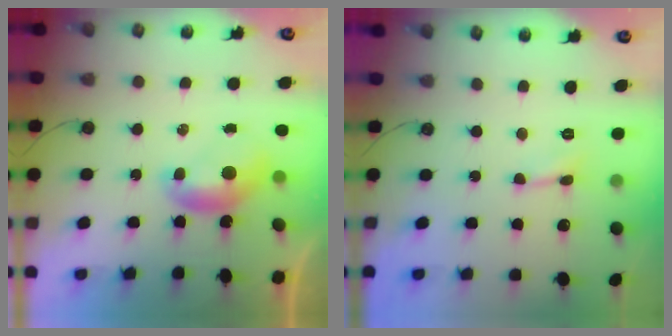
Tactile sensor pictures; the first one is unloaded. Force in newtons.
{"total": 2.4, "press": 2.3, "slide": 0.6}